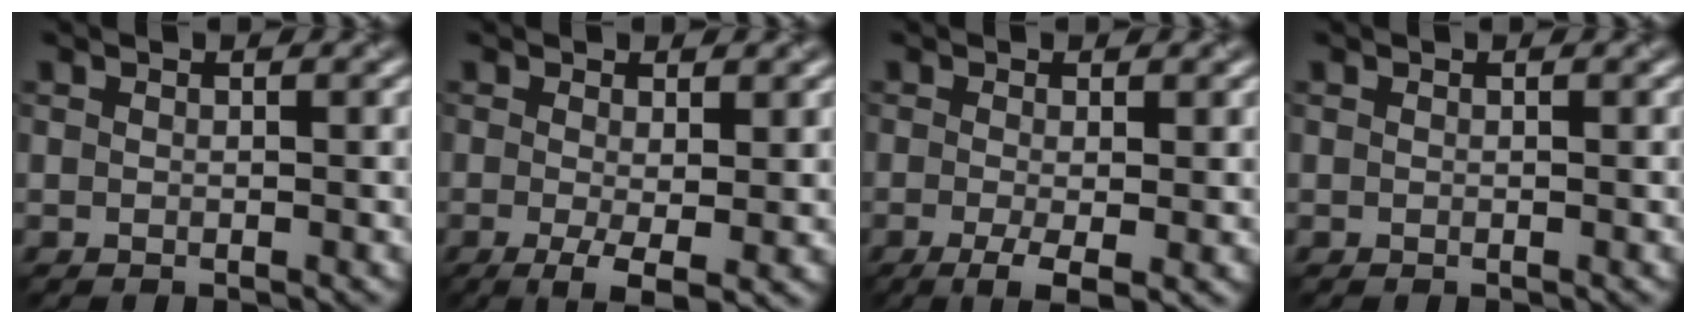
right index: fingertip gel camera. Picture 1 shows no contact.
{"total": 3.6, "force": [-0.7, 0.8, 3.5], "torque": [-0.066, -0.013, -0.012]}
{"total": 3.2, "force": [-1.0, 0.8, 3.0], "torque": [-0.057, -0.011, -0.018]}
{"total": 0.0}